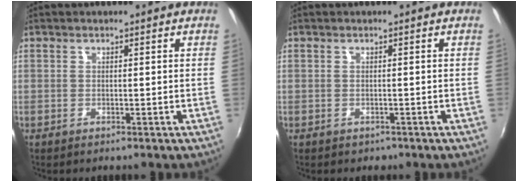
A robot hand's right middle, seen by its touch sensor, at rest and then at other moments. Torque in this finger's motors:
{"motor_torque": [0.27, -0.27, -0.01, 0.01]}